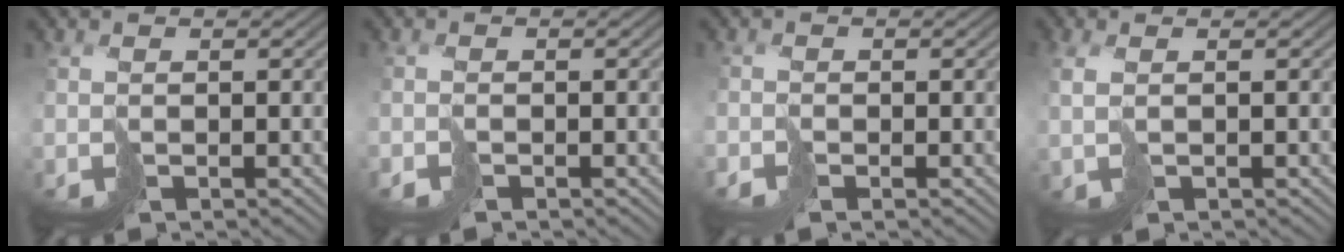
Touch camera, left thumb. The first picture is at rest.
{"total": 0.9, "force": [-0.8, 0.3, 0.3], "torque": [-0.010, -0.003, -0.020]}
{"total": 1.4, "force": [-1.1, 0.6, 0.6], "torque": [-0.016, -0.005, -0.024]}
{"total": 1.5, "force": [0.7, 0.4, 1.3], "torque": [-0.029, 0.002, 0.014]}